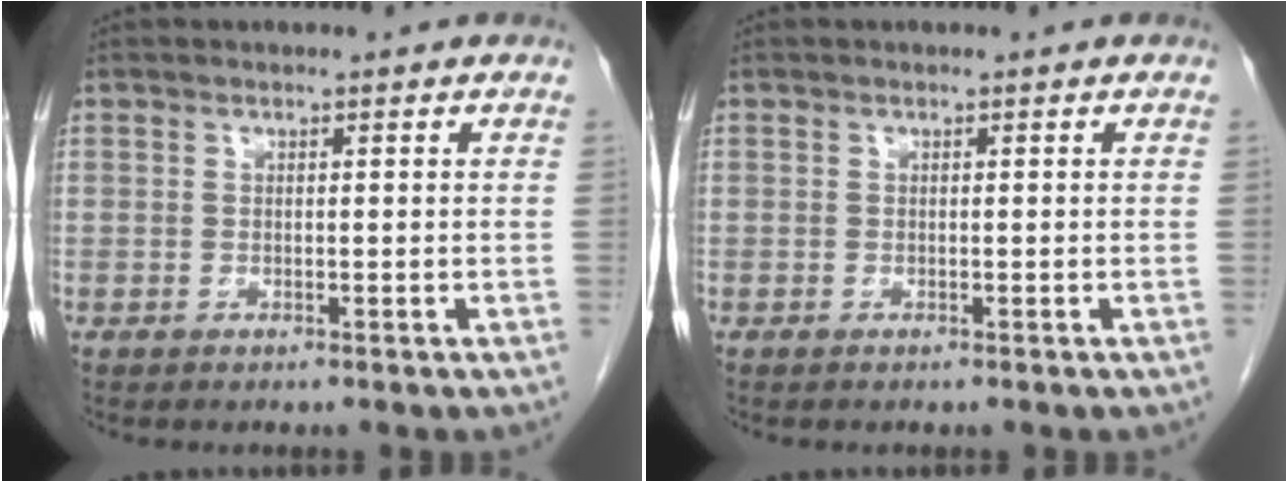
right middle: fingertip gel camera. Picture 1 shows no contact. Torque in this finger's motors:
{"motor_torque": [0.05, -0.28, 0.08, 0.01]}